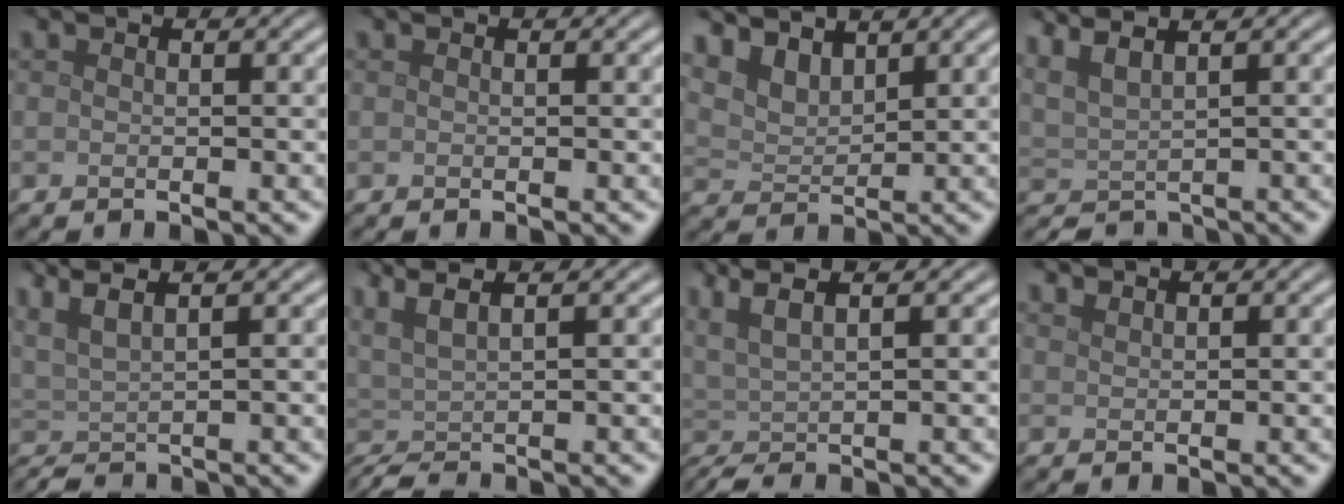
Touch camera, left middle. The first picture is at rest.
{"total": 0.0}
{"total": 4.5, "force": [3.7, 2.0, 1.7], "torque": [-0.053, -0.002, 0.073]}
{"total": 3.7, "force": [3.0, 0.9, 1.9], "torque": [-0.043, 0.009, 0.055]}
{"total": 4.0, "force": [2.3, 1.0, 3.1], "torque": [-0.052, 0.014, 0.042]}
{"total": 4.5, "force": [1.7, 1.3, 3.9], "torque": [-0.061, 0.011, 0.029]}
{"total": 5.1, "force": [2.4, 1.3, 4.4], "torque": [-0.077, 0.014, 0.036]}
{"total": 0.9, "force": [0.8, 0.1, 0.2], "torque": [-0.003, -0.001, 0.016]}